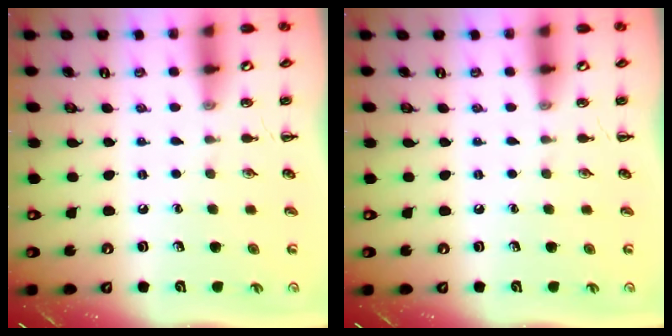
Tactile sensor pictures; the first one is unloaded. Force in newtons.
{"total": 0.0}